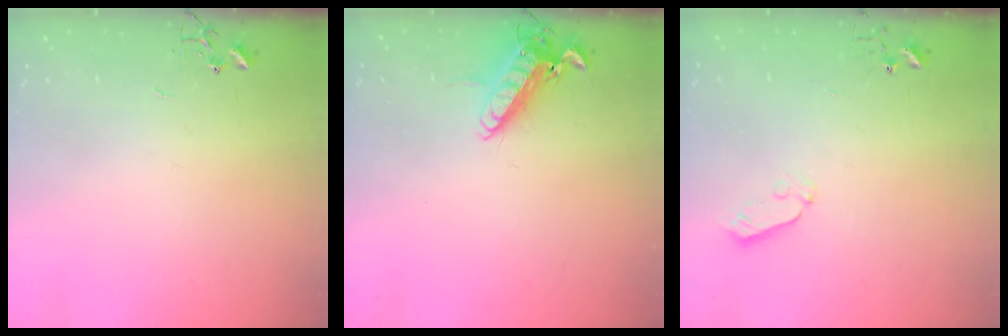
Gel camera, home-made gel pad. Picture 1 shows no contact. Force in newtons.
{"total": 12.8, "press": 12.7, "slide": 1.9}
{"total": 5.0, "press": 5.0, "slide": 0.4}